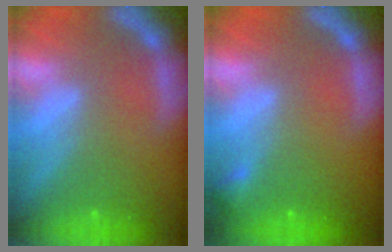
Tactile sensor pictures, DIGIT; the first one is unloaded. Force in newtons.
{"total": 0.9}